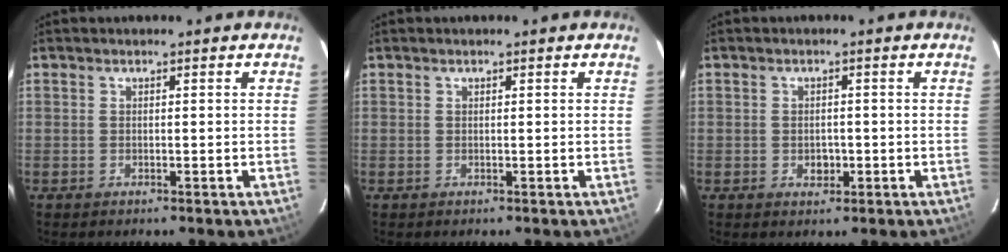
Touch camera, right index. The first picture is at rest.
{"total": 0.0}
{"total": 2.5, "force": [-0.6, 2.0, 1.3], "torque": [-0.020, 0.002, -0.005]}